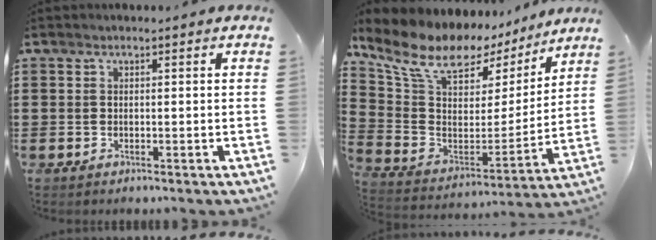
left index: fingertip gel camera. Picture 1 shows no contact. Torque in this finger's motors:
{"motor_torque": [2.14, 0.00, 1.05, 0.21]}